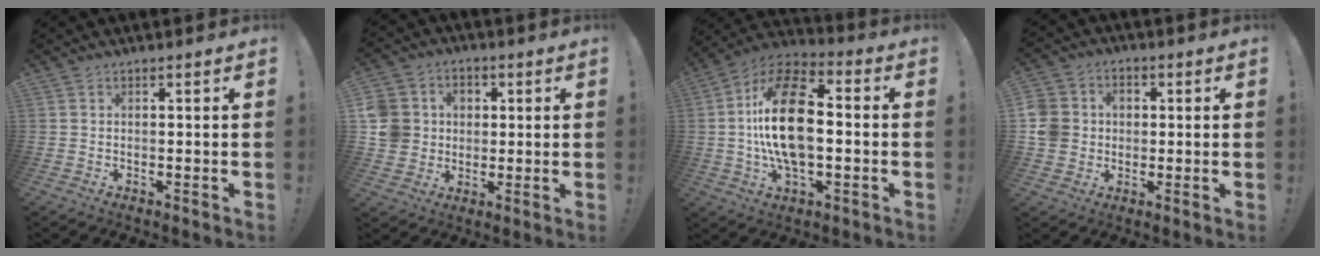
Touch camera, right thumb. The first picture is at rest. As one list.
[{"total": 11.2, "force": [0.5, 10.6, 3.6], "torque": [-0.059, 0.004, 0.016]}, {"total": 20.5, "force": [-0.4, 11.4, 17.0], "torque": [-0.308, 0.014, -0.010]}, {"total": 9.6, "force": [-0.7, 8.9, 3.4], "torque": [-0.054, 0.011, -0.010]}]